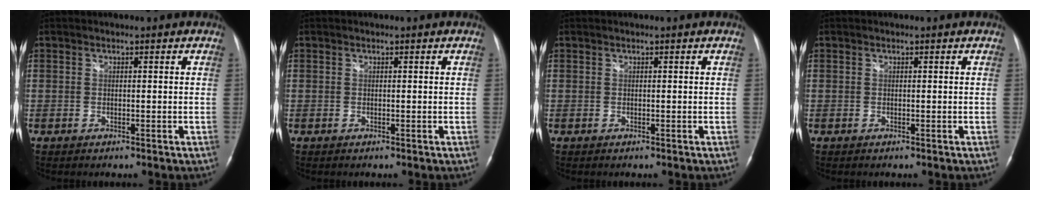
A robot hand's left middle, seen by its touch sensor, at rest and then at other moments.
{"total": 0.0}
{"total": 0.0}
{"total": 0.0}